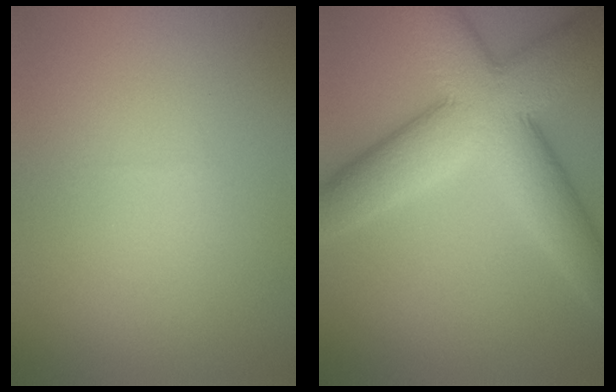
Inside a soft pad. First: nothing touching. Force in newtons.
{"total": 10.6, "press": 10.6, "slide": 0.4}